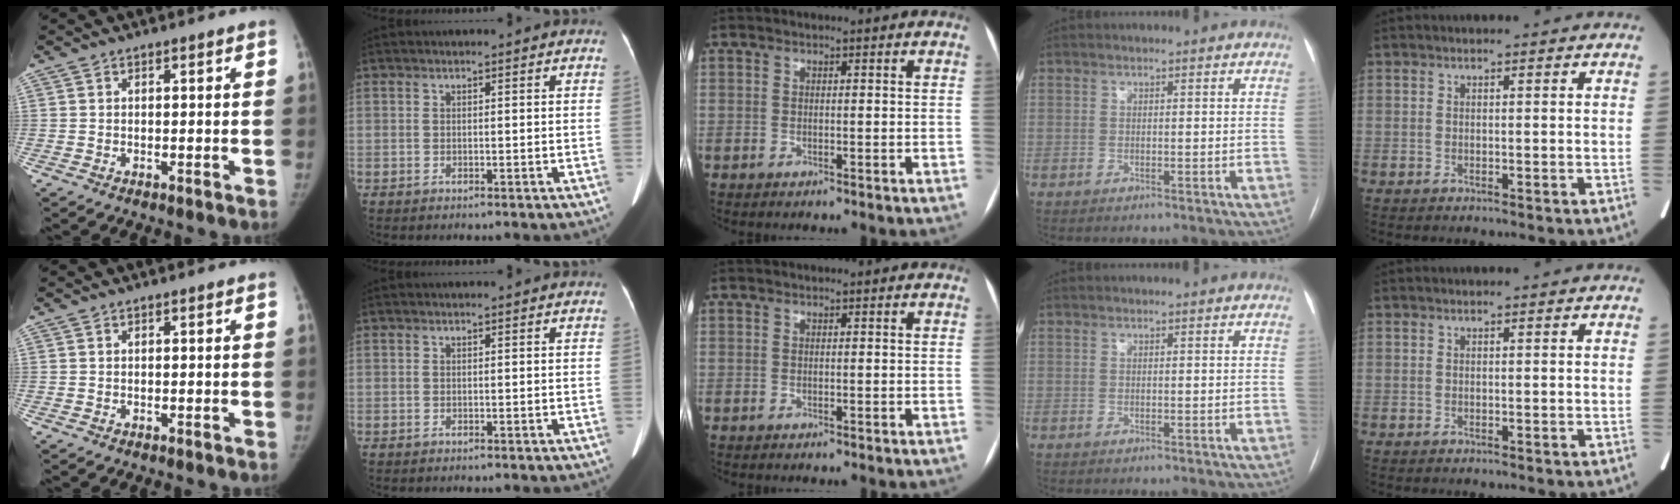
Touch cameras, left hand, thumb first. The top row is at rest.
{}